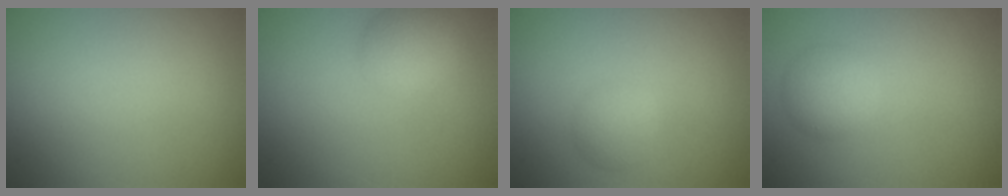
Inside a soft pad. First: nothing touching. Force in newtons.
{"total": 2.9, "press": 2.9, "slide": 0.2}
{"total": 1.9, "press": 1.9, "slide": 0.1}
{"total": 2.6, "press": 2.6, "slide": 0.1}